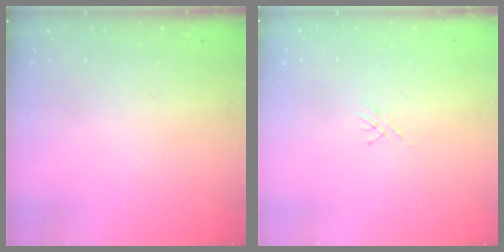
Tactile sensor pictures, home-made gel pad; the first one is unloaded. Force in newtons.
{"total": 2.3, "press": 2.2, "slide": 0.3}